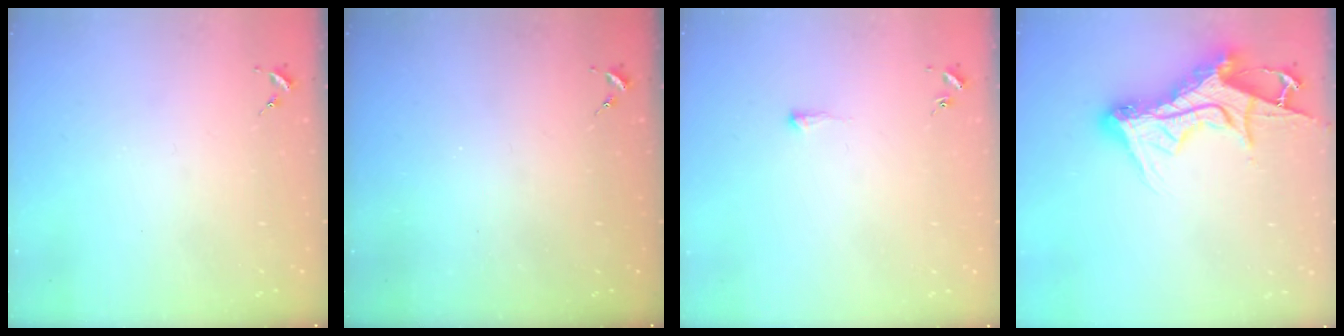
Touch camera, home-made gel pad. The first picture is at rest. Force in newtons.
{"total": 0.0}
{"total": 2.9, "press": 2.8, "slide": 0.5}
{"total": 16.5, "press": 16.4, "slide": 1.8}